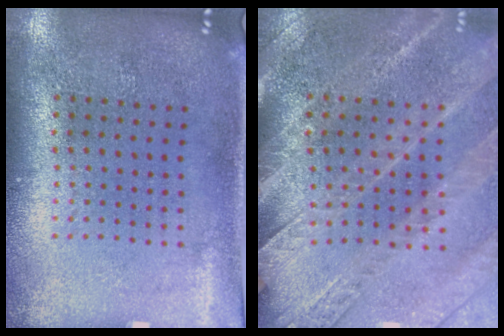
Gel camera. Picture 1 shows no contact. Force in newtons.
{"total": 2.8, "press": 2.7, "slide": 0.6}